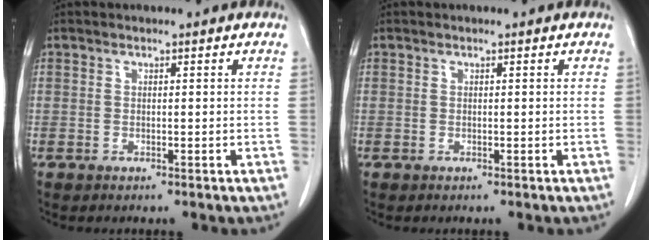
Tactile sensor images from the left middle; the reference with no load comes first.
{"total": 0.0}